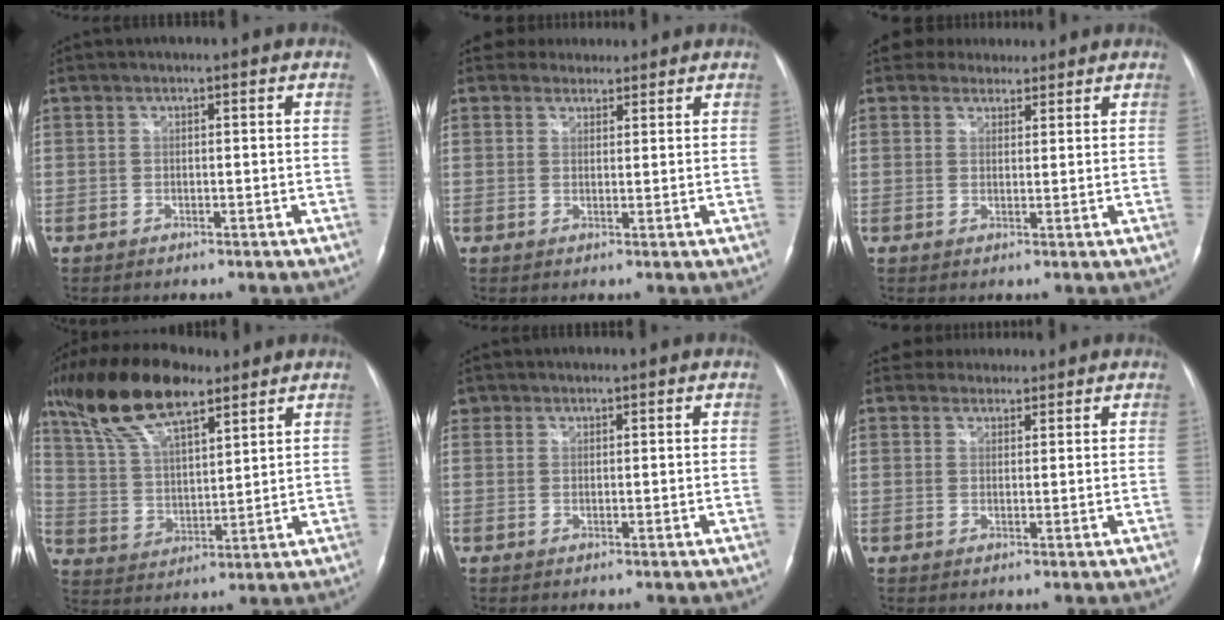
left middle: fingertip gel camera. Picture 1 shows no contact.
{"total": 4.1, "force": [3.7, 1.8, 0.0], "torque": [0.008, 0.014, 0.057]}
{"total": 5.0, "force": [4.5, 2.2, 0.3], "torque": [0.002, 0.013, 0.068]}
{"total": 15.5, "force": [10.8, 4.9, 10.0], "torque": [-0.200, 0.027, 0.208]}
{"total": 1.8, "force": [1.2, 1.3, 0.0], "torque": [0.011, 0.006, 0.020]}
{"total": 3.6, "force": [3.3, 1.5, -0.2], "torque": [0.011, 0.015, 0.053]}